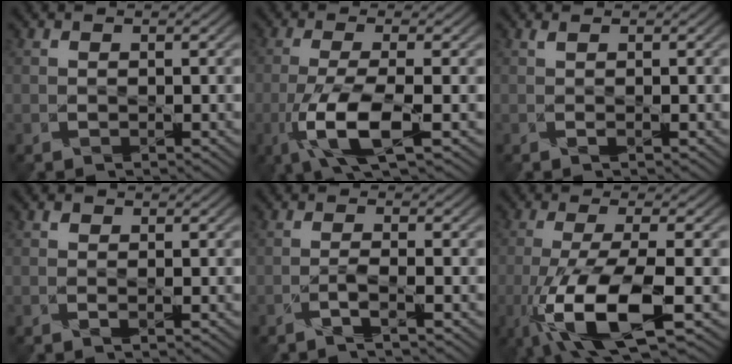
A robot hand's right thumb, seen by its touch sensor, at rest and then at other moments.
{"total": 7.6, "force": [-2.9, 1.4, 6.8], "torque": [-0.144, 0.004, -0.060]}
{"total": 0.7, "force": [0.1, -0.5, 0.5], "torque": [-0.014, 0.000, 0.004]}
{"total": 0.7, "force": [-0.1, 0.1, 0.7], "torque": [-0.014, 0.001, -0.004]}
{"total": 2.0, "force": [-1.2, -0.7, 1.4], "torque": [-0.035, 0.008, -0.027]}
{"total": 11.3, "force": [-4.7, 2.6, 10.0], "torque": [-0.210, -0.014, -0.084]}